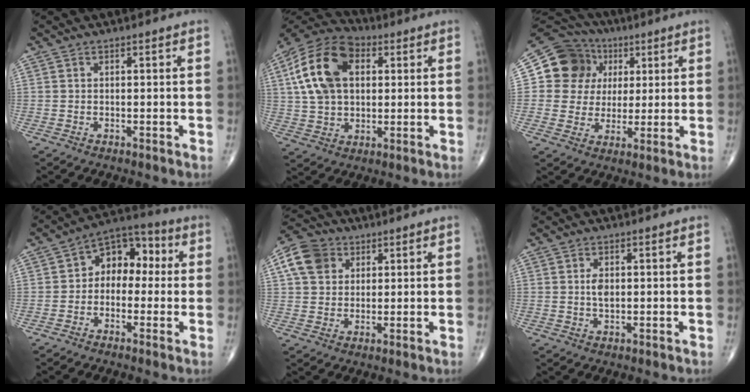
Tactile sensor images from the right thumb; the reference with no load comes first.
{"total": 16.9, "force": [4.1, 10.8, 12.4], "torque": [-0.223, 0.014, 0.068]}
{"total": 13.6, "force": [3.6, 12.3, 4.5], "torque": [-0.044, 0.013, 0.060]}
{"total": 9.8, "force": [0.6, 6.9, 7.0], "torque": [-0.062, 0.038, -0.010]}
{"total": 8.3, "force": [3.0, 6.7, 3.9], "torque": [-0.057, 0.003, 0.048]}
{"total": 2.5, "force": [0.3, 1.3, 2.1], "torque": [-0.038, -0.003, 0.007]}